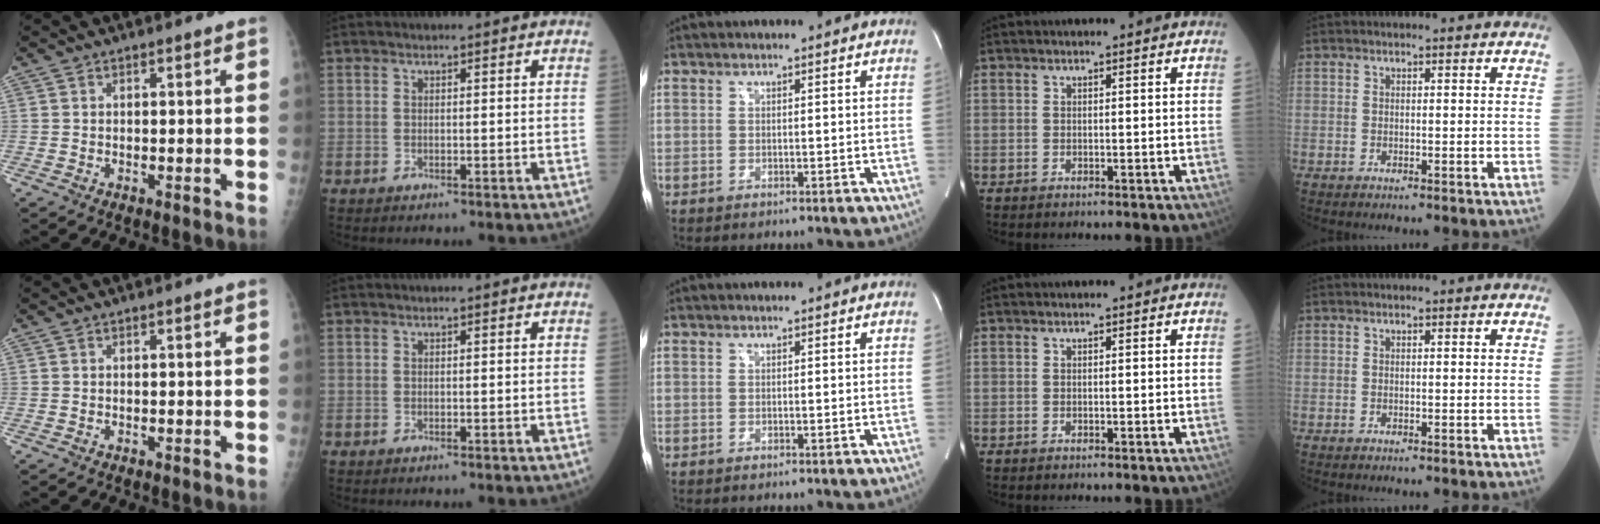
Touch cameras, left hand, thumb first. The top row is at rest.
{}